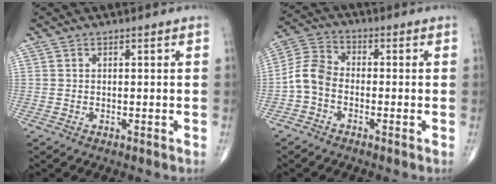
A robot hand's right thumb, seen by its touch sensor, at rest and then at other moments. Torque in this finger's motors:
{"motor_torque": [-0.21, 0.34, 0.39, -0.26, 0.04]}